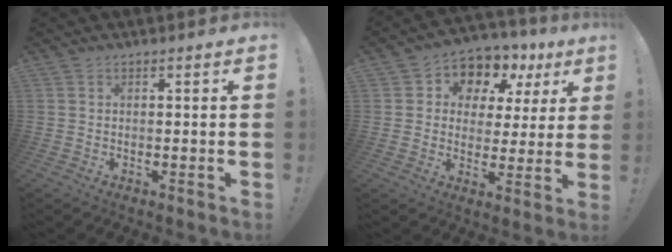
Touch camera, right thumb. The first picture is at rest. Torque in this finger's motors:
{"motor_torque": [0.69, 2.20, 0.46, -0.32, 0.00]}